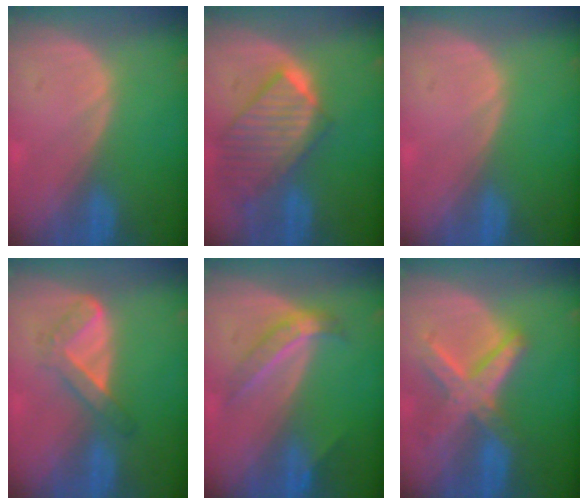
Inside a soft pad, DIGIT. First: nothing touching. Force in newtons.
{"total": 9.9, "press": 8.6, "slide": 4.8}
{"total": 0.0}
{"total": 4.5, "press": 4.2, "slide": 1.6}
{"total": 4.5, "press": 4.3, "slide": 1.2}
{"total": 8.2, "press": 7.0, "slide": 4.2}